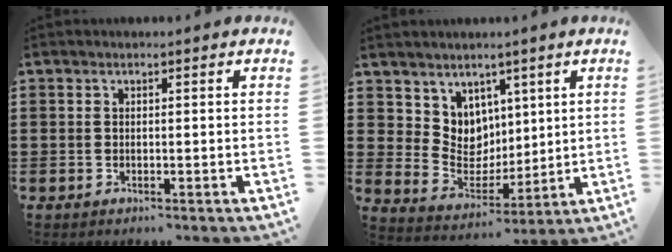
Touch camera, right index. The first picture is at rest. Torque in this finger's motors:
{"motor_torque": [0.29, 0.09, 0.22, 0.06]}